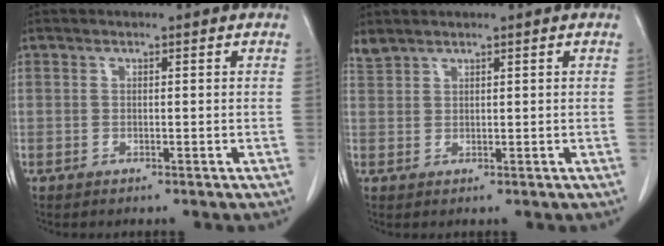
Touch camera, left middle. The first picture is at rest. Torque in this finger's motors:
{"motor_torque": [0.08, -0.08, -0.08, -0.01]}